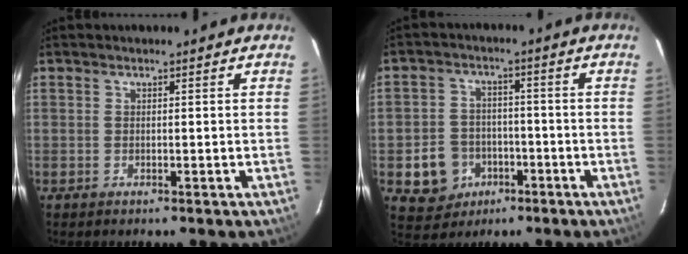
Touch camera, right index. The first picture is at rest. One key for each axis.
{"total": 8.7, "fx": -3.6, "fy": 7.6, "fz": 2.3, "tx": -0.068, "ty": 0.022, "tz": -0.039}